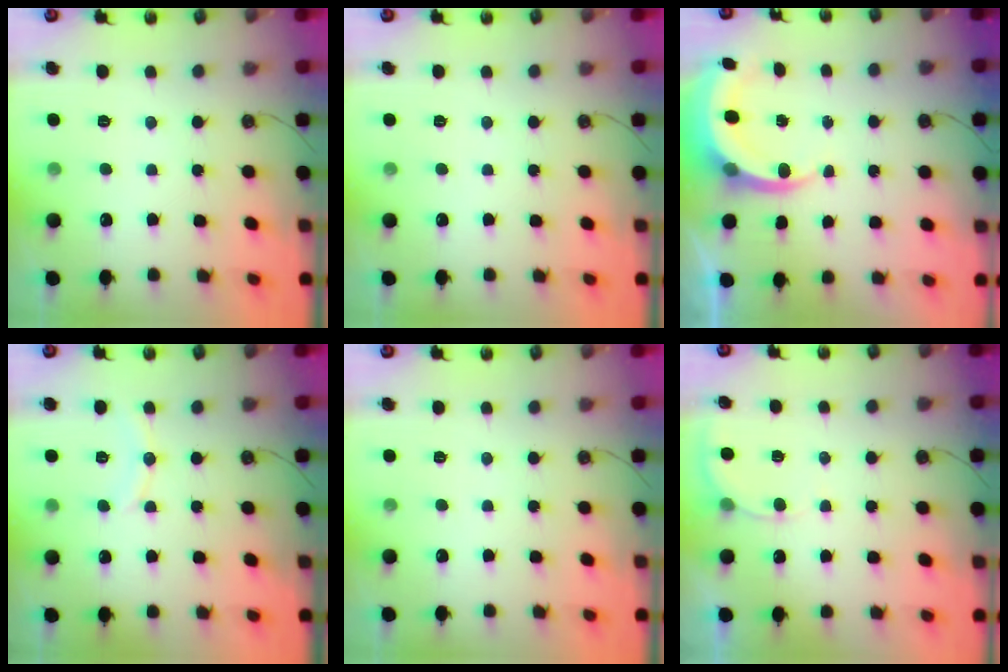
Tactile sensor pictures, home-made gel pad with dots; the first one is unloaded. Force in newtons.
{"total": 0.0}
{"total": 5.3, "press": 5.3, "slide": 0.5}
{"total": 7.2, "press": 7.1, "slide": 0.7}
{"total": 0.0}
{"total": 3.4, "press": 3.4, "slide": 0.3}